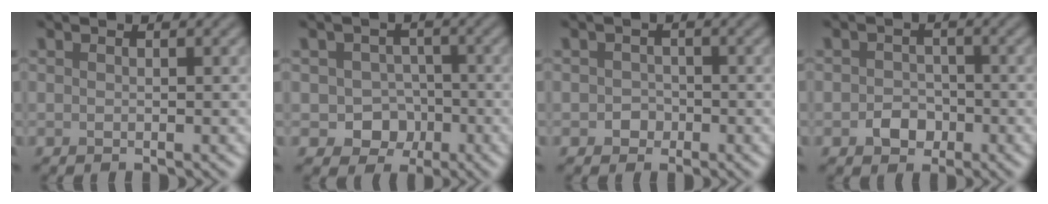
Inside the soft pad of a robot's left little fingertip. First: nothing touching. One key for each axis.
{"total": 3.8, "fx": -0.9, "fy": 3.3, "fz": 1.7, "tx": -0.005, "ty": -0.003, "tz": -0.022}
{"total": 1.2, "fx": -0.4, "fy": 1.1, "fz": 0.3, "tx": 0.000, "ty": -0.001, "tz": -0.009}
{"total": 2.3, "fx": -0.9, "fy": 1.8, "fz": 1.0, "tx": -0.011, "ty": 0.000, "tz": -0.021}